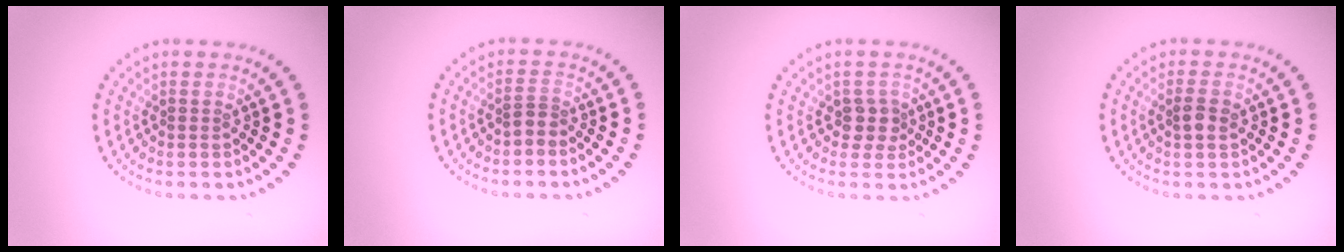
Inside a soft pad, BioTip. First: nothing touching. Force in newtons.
{"total": 1.1, "press": 0.7, "slide": 0.9}
{"total": 1.8, "press": 1.5, "slide": 0.9}
{"total": 1.7, "press": 1.6, "slide": 0.4}